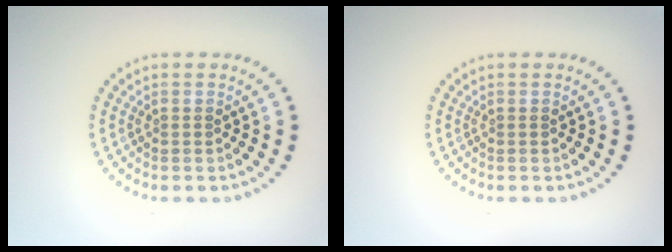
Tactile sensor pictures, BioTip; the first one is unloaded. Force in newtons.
{"total": 0.0}